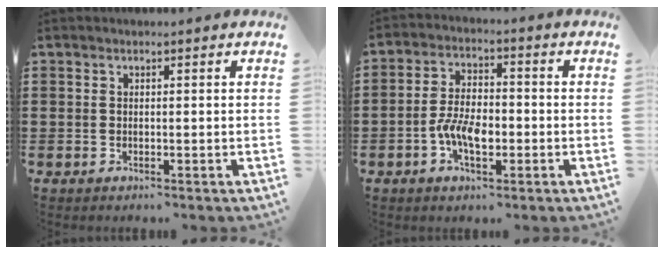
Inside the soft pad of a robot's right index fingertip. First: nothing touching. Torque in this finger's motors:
{"motor_torque": [1.01, 1.13, 0.20, 0.12]}